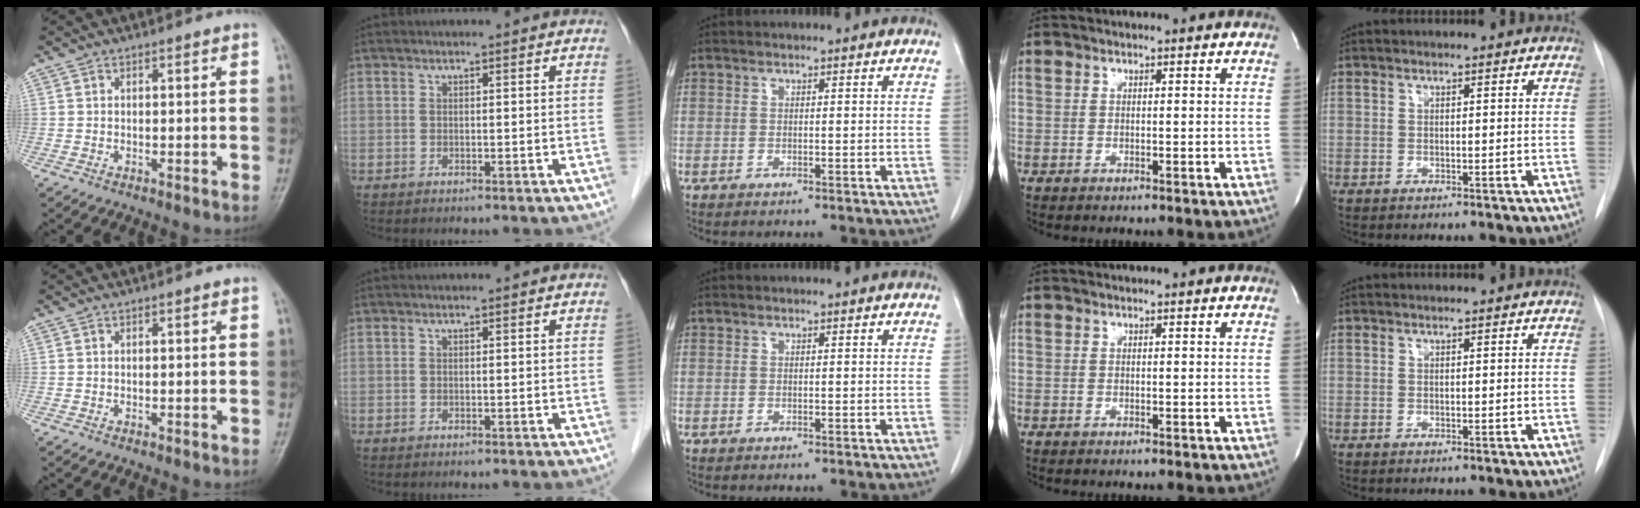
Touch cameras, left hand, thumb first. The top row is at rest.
{}